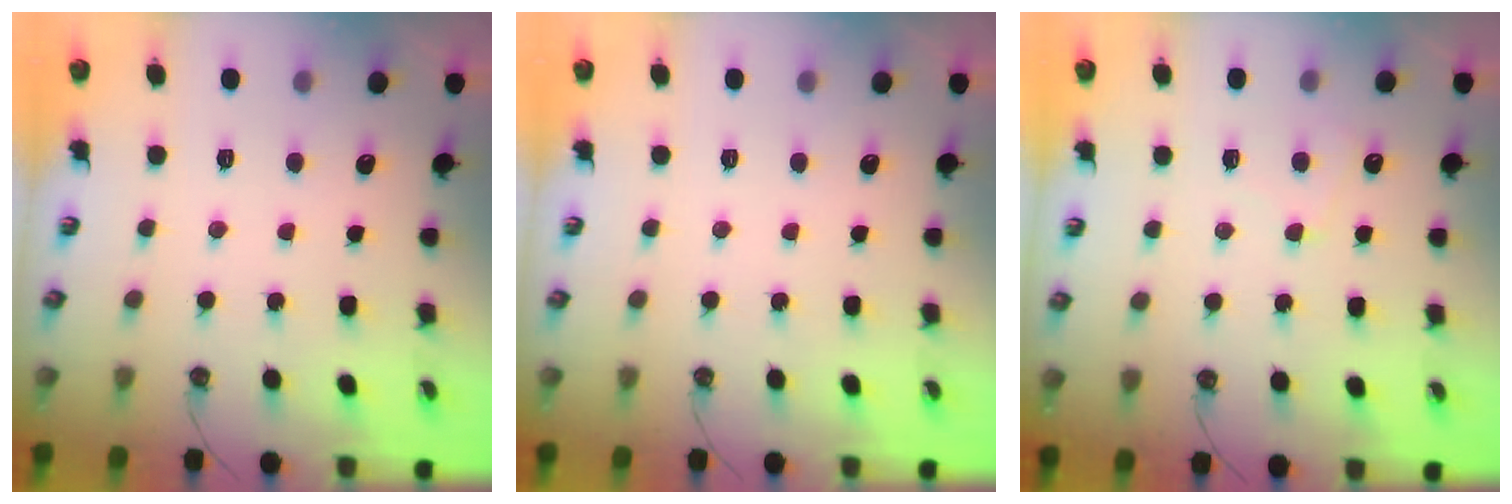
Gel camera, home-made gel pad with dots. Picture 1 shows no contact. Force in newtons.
{"total": 0.0}
{"total": 1.3, "press": 1.2, "slide": 0.6}